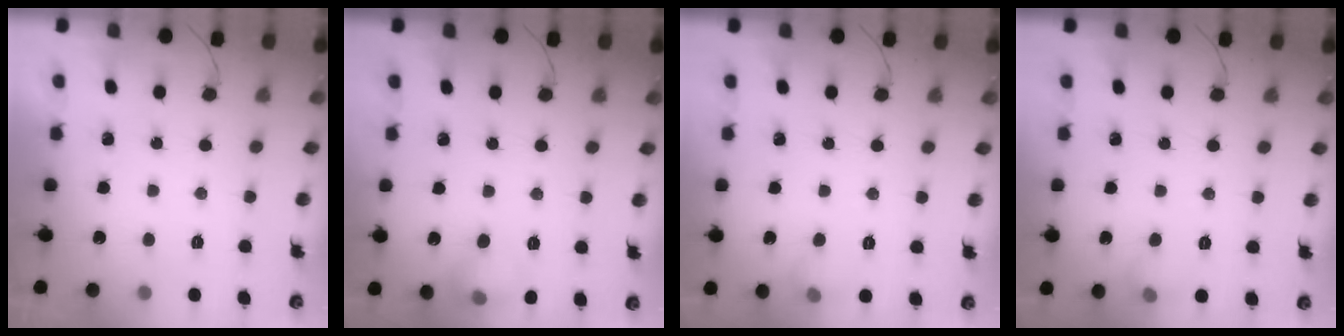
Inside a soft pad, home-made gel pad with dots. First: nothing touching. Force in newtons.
{"total": 8.3, "press": 8.3, "slide": 0.8}
{"total": 6.5, "press": 5.9, "slide": 2.7}
{"total": 6.5, "press": 5.9, "slide": 2.7}